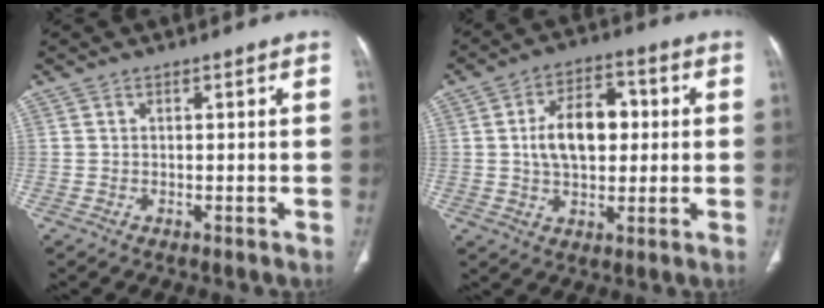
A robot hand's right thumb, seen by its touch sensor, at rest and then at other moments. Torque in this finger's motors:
{"motor_torque": [-0.16, 0.27, 0.74, 0.30, 0.15]}